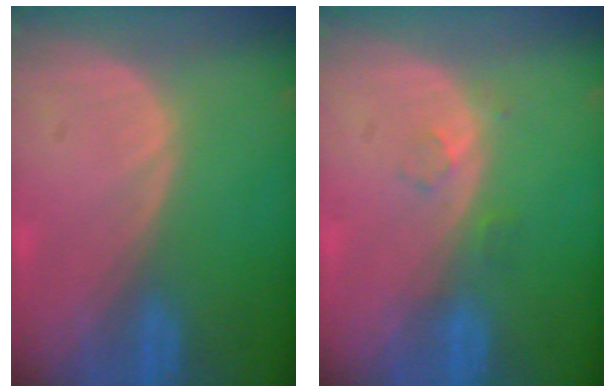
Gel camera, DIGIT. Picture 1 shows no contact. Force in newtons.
{"total": 1.7, "press": 1.7, "slide": 0.2}